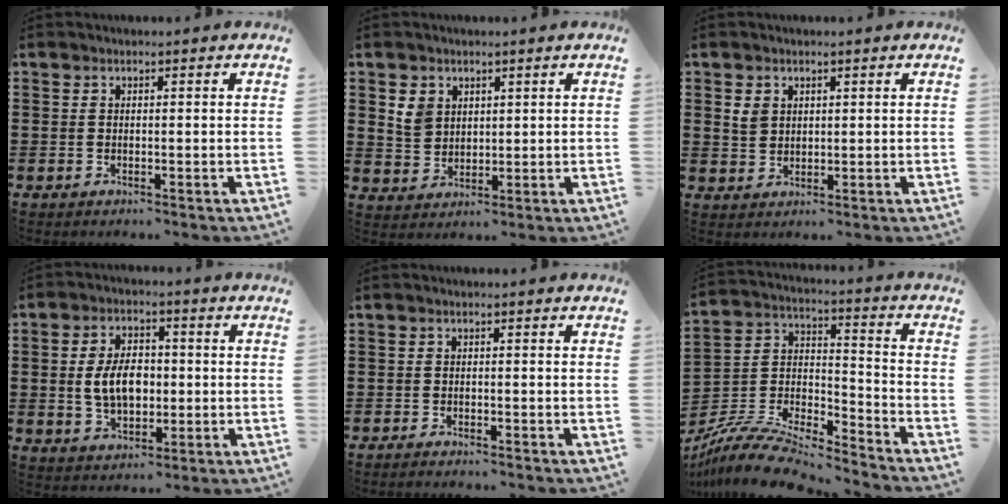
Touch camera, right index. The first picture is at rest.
{"total": 4.1, "force": [1.9, 3.4, 1.4], "torque": [-0.033, 0.008, 0.034]}
{"total": 2.3, "force": [1.1, 1.9, 0.9], "torque": [-0.023, 0.007, 0.021]}
{"total": 7.0, "force": [-0.2, 4.5, 5.4], "torque": [-0.104, 0.003, -0.011]}
{"total": 1.0, "force": [-1.0, 0.0, 0.0], "torque": [-0.004, 0.000, -0.020]}
{"total": 10.6, "force": [-9.6, 2.3, 3.8], "torque": [-0.081, 0.017, -0.192]}